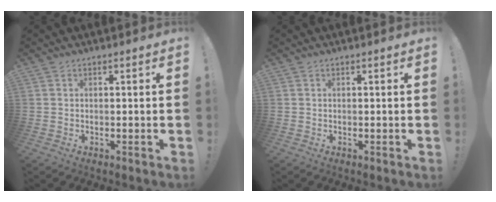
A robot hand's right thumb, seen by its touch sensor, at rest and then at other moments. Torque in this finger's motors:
{"motor_torque": [-0.12, -0.08, 0.00, 0.00, 0.00]}